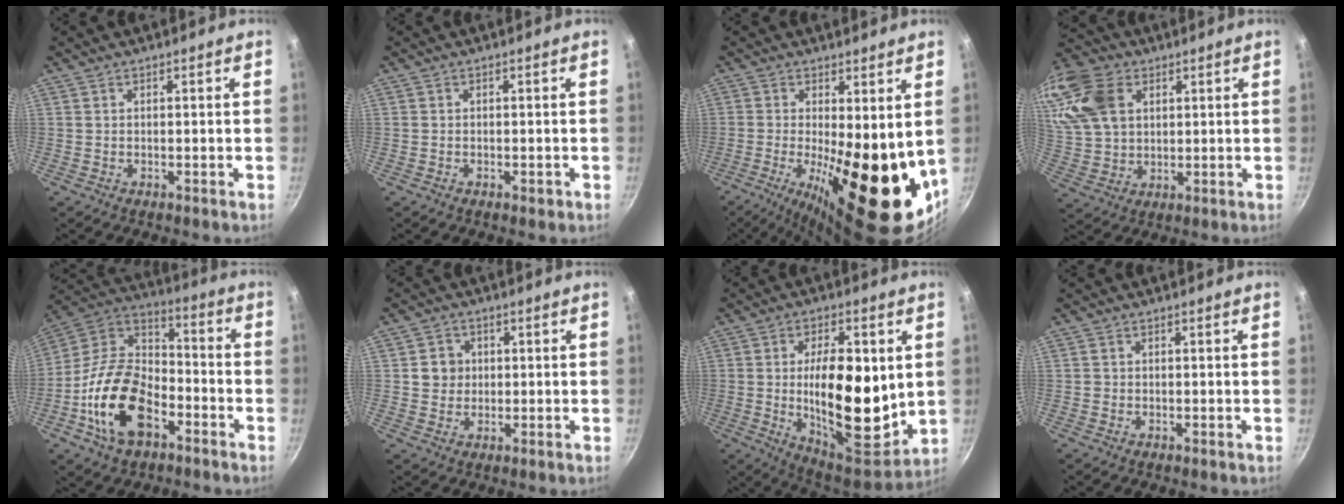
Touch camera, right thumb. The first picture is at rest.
{"total": 1.2, "force": [-0.6, 0.7, 0.7], "torque": [-0.009, 0.002, -0.008]}
{"total": 20.7, "force": [-2.3, 8.3, 18.8], "torque": [-0.254, -0.028, -0.022]}
{"total": 18.0, "force": [6.8, 13.1, 10.3], "torque": [-0.212, 0.000, 0.135]}
{"total": 19.7, "force": [-8.0, 12.0, 13.4], "torque": [-0.220, 0.056, -0.162]}
{"total": 4.4, "force": [0.5, 4.2, 1.4], "torque": [0.007, 0.005, 0.004]}
{"total": 20.7, "force": [0.9, 9.8, 18.2], "torque": [-0.256, -0.033, 0.020]}
{"total": 0.6, "force": [0.0, 0.6, 0.1], "torque": [0.001, 0.002, -0.002]}